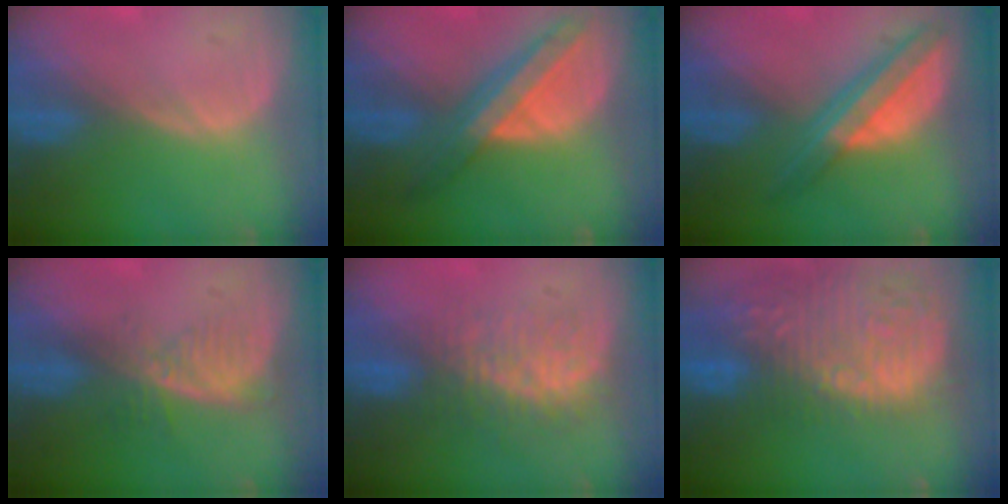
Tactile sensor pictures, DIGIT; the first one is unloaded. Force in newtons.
{"total": 8.5, "press": 7.3, "slide": 4.3}
{"total": 7.7, "press": 6.5, "slide": 4.1}
{"total": 5.7, "press": 4.9, "slide": 2.9}
{"total": 7.7, "press": 7.4, "slide": 1.9}
{"total": 15.5, "press": 12.7, "slide": 8.9}